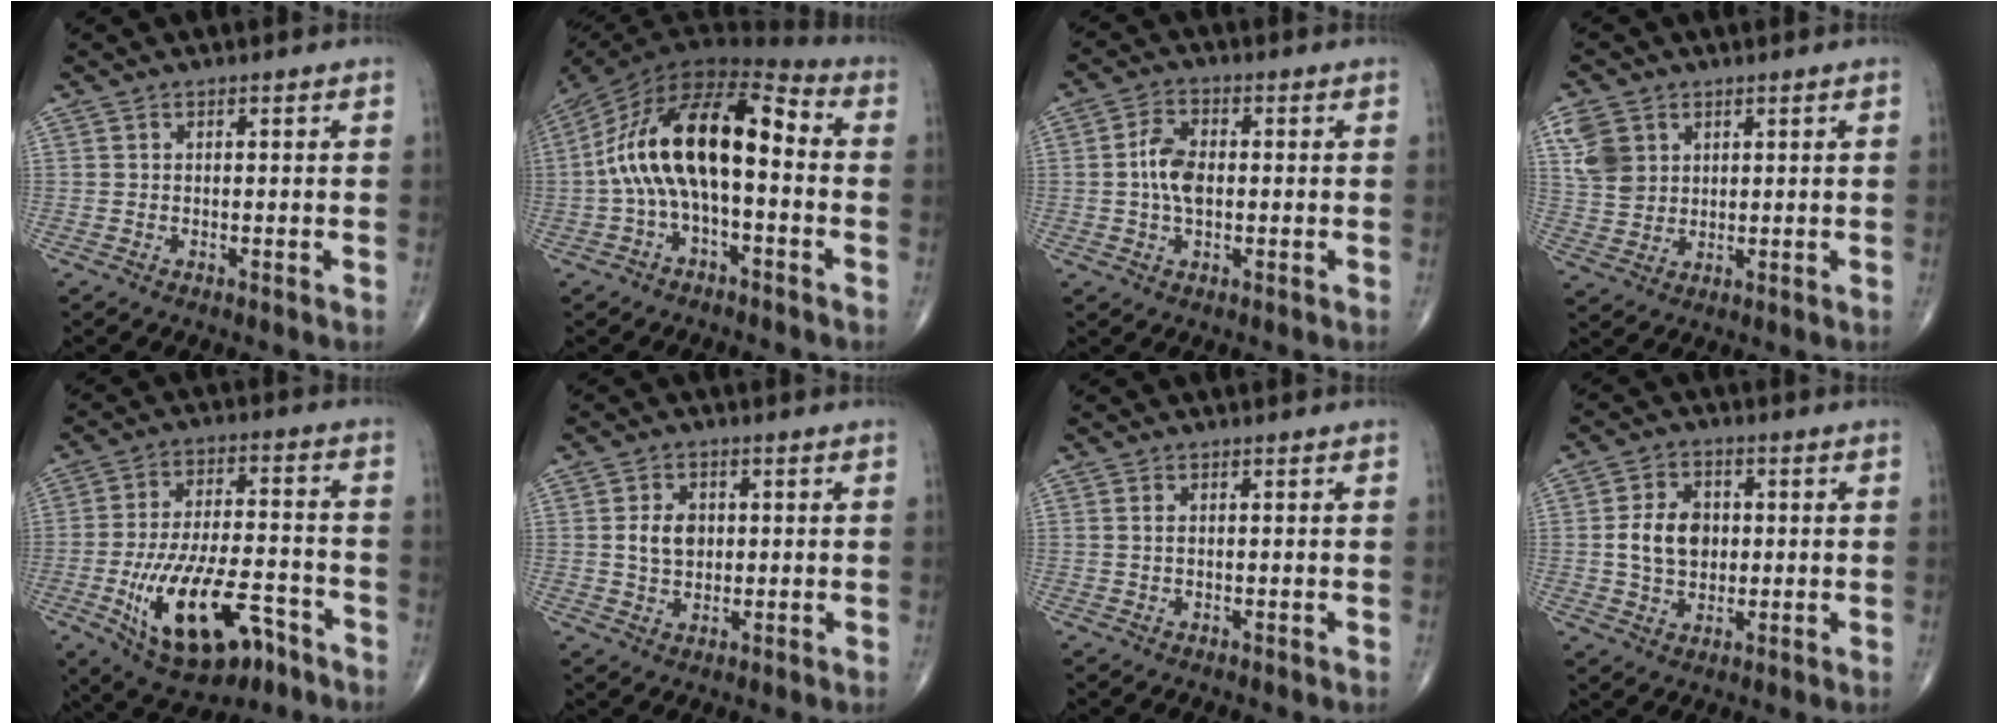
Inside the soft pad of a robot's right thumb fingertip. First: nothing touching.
{"total": 18.1, "force": [-0.8, 8.3, 16.0], "torque": [-0.292, 0.057, -0.024]}
{"total": 6.4, "force": [-0.1, 3.7, 5.2], "torque": [-0.101, 0.010, -0.007]}
{"total": 7.4, "force": [2.9, 5.8, 3.6], "torque": [-0.056, -0.007, 0.065]}
{"total": 19.0, "force": [-8.4, 8.7, 14.6], "torque": [-0.242, 0.036, -0.125]}
{"total": 5.4, "force": [0.6, 3.9, 3.6], "torque": [-0.052, -0.002, 0.012]}
{"total": 1.0, "force": [0.2, 0.5, 0.8], "torque": [-0.019, 0.002, 0.004]}
{"total": 8.6, "force": [0.4, 6.3, 5.8], "torque": [-0.085, 0.006, 0.008]}